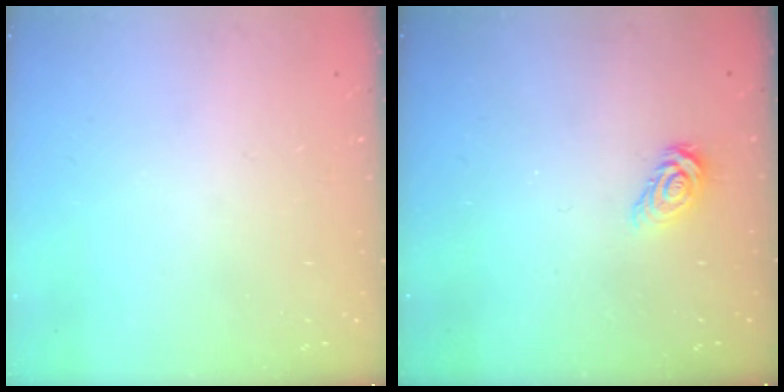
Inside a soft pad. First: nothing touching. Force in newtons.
{"total": 5.1, "press": 5.1, "slide": 0.4}